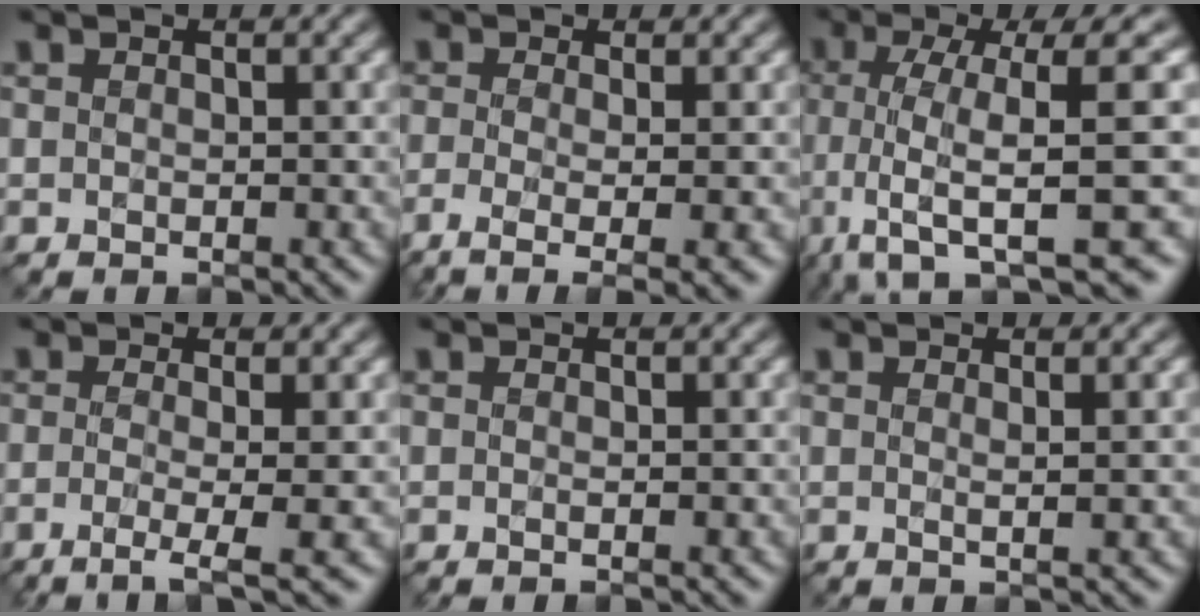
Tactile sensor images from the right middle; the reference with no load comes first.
{"total": 5.6, "force": [-1.7, 1.9, 5.0], "torque": [-0.075, -0.017, -0.030]}
{"total": 11.3, "force": [-2.0, 3.0, 10.7], "torque": [-0.161, -0.001, -0.038]}
{"total": 4.6, "force": [-1.2, 1.2, 4.3], "torque": [-0.068, -0.012, -0.026]}
{"total": 0.8, "force": [-0.1, 0.3, 0.7], "torque": [-0.009, -0.008, -0.008]}
{"total": 1.7, "force": [0.3, 0.5, 1.6], "torque": [-0.022, 0.002, 0.000]}